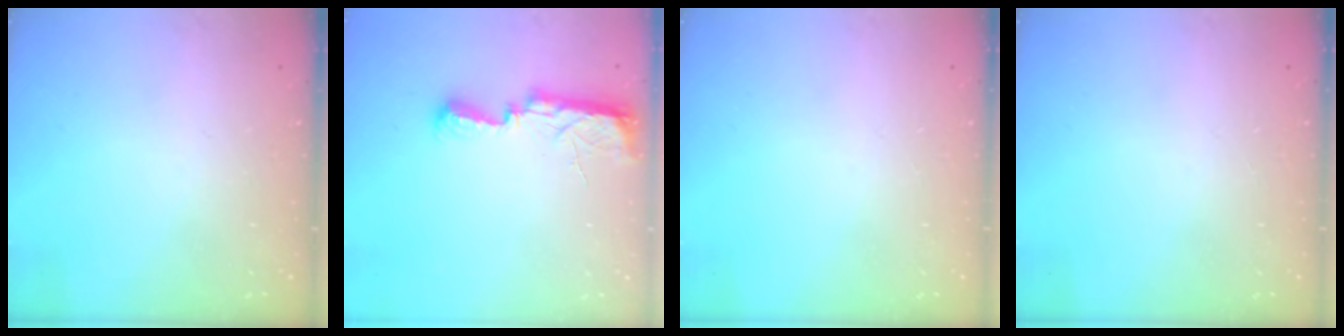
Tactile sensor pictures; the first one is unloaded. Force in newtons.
{"total": 9.7, "press": 8.7, "slide": 4.2}
{"total": 0.0}
{"total": 0.0}